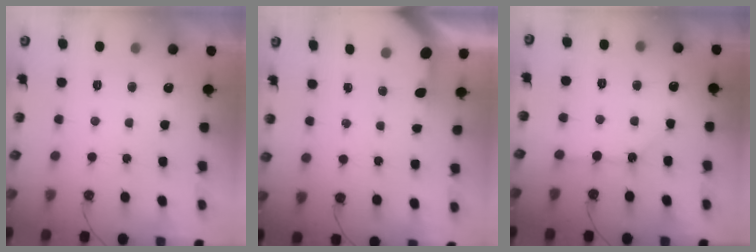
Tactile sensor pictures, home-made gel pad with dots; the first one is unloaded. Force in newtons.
{"total": 3.0, "press": 3.0, "slide": 0.3}
{"total": 3.5, "press": 3.5, "slide": 0.2}